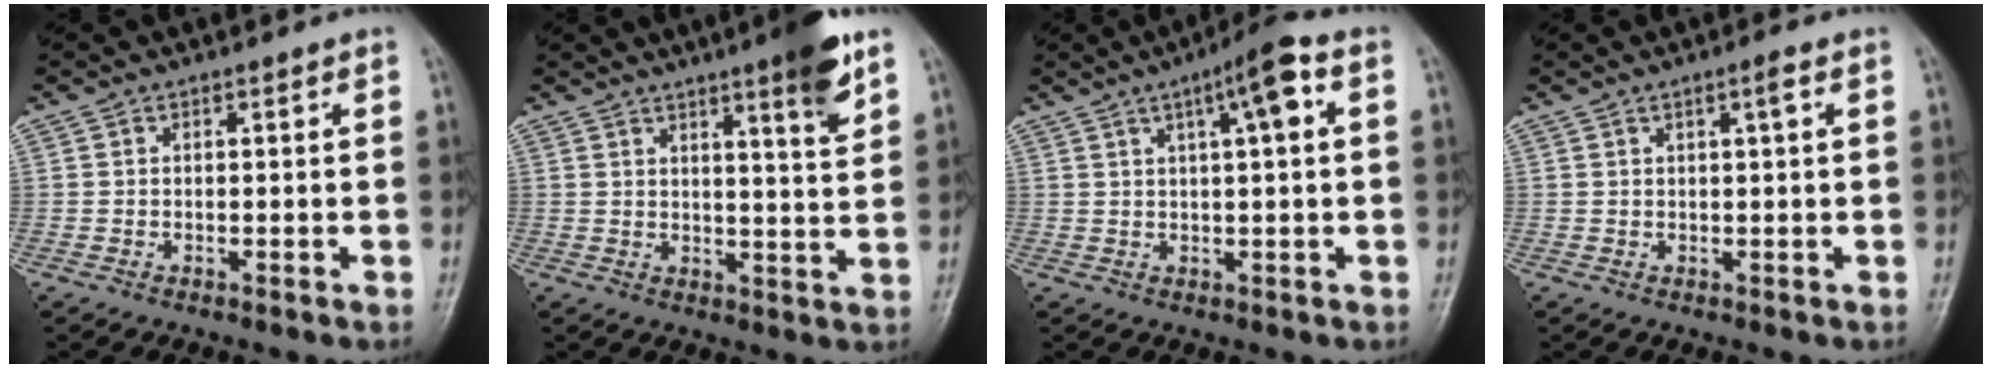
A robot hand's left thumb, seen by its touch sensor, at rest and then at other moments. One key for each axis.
{"total": 8.6, "fx": 5.3, "fy": 0.8, "fz": 6.8, "tx": -0.088, "ty": -0.032, "tz": 0.072}
{"total": 7.9, "fx": 2.8, "fy": 1.4, "fz": 7.3, "tx": -0.117, "ty": 0.014, "tz": 0.040}
{"total": 2.0, "fx": 0.8, "fy": 0.1, "fz": 1.8, "tx": -0.033, "ty": -0.001, "tz": 0.014}